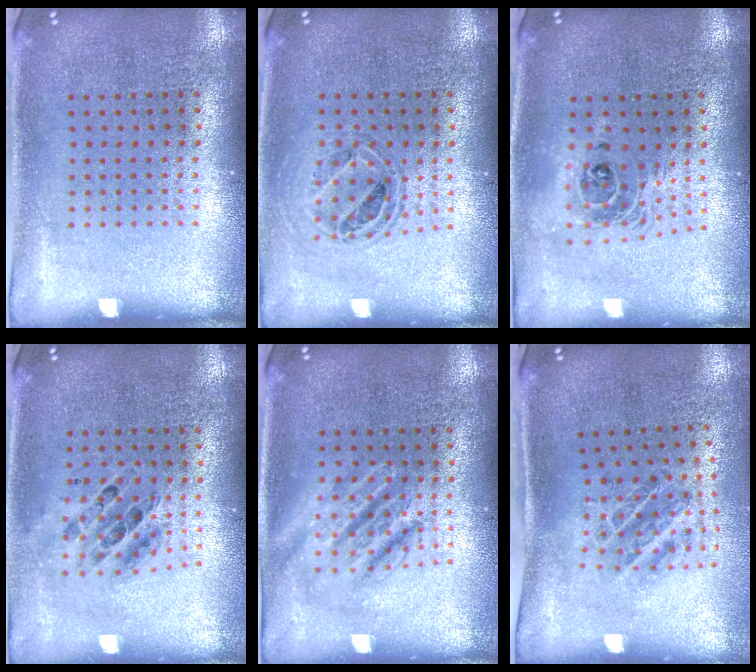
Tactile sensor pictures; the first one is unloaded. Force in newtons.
{"total": 0.8, "press": 0.8, "slide": 0.1}
{"total": 1.7, "press": 1.4, "slide": 1.0}
{"total": 0.7, "press": 0.7, "slide": 0.2}
{"total": 2.8, "press": 2.8, "slide": 0.3}
{"total": 1.1, "press": 1.0, "slide": 0.3}